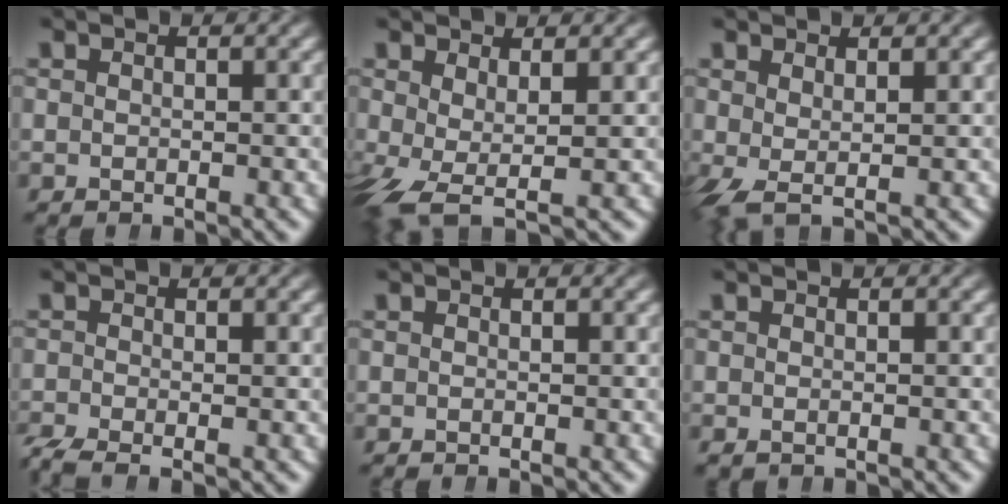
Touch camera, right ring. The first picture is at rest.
{"total": 5.0, "force": [-2.8, 2.3, 3.5], "torque": [-0.092, -0.044, -0.023]}
{"total": 1.2, "force": [0.2, -0.1, 1.2], "torque": [-0.030, -0.014, 0.016]}
{"total": 2.9, "force": [-2.1, 1.5, 1.4], "torque": [-0.031, -0.012, -0.032]}
{"total": 0.0}
{"total": 0.6, "force": [-0.2, 0.5, 0.2], "torque": [-0.006, 0.000, -0.004]}